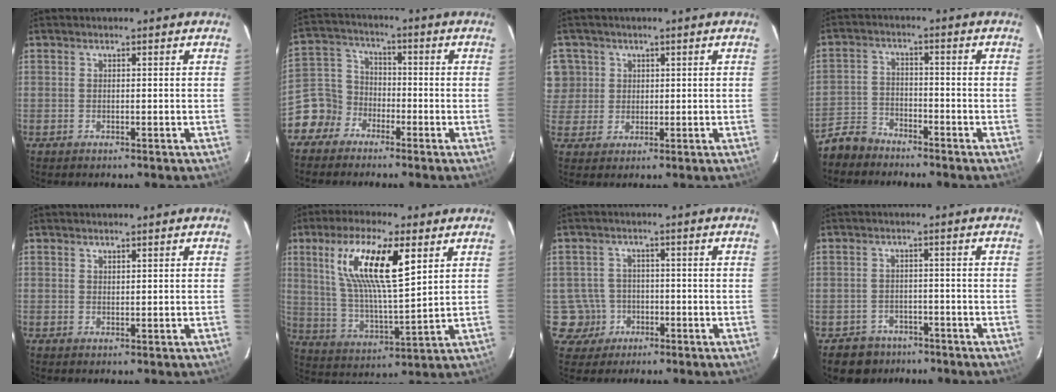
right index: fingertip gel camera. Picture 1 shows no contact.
{"total": 7.7, "force": [-4.9, 6.0, 0.4], "torque": [-0.017, 0.040, -0.105]}
{"total": 8.1, "force": [2.2, 7.6, 1.7], "torque": [-0.039, 0.022, 0.046]}
{"total": 6.7, "force": [-5.8, 3.2, 1.2], "torque": [-0.043, 0.013, -0.115]}
{"total": 0.8, "force": [0.8, 0.2, 0.2], "torque": [-0.004, 0.001, 0.015]}
{"total": 16.3, "force": [6.9, 4.3, 14.1], "torque": [-0.264, 0.006, 0.133]}
{"total": 5.3, "force": [-1.7, 5.0, 0.2], "torque": [-0.014, 0.022, -0.025]}
{"total": 6.0, "force": [-4.1, 4.3, 0.5], "torque": [-0.027, 0.021, -0.057]}